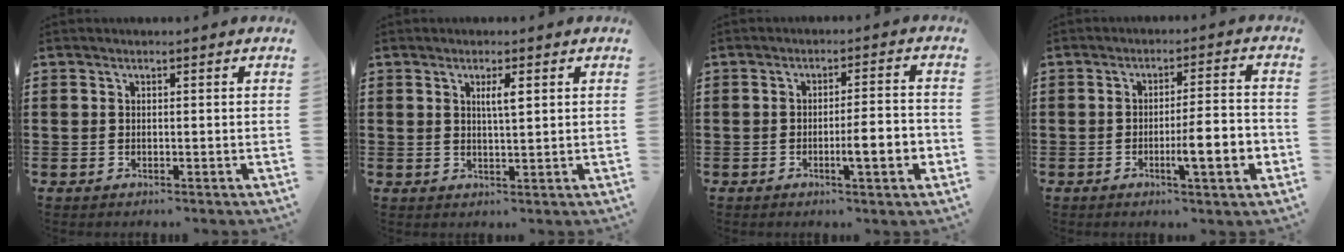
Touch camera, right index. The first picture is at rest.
{"total": 2.6, "force": [1.0, 0.4, 2.4], "torque": [-0.048, 0.004, 0.014]}
{"total": 6.0, "force": [-1.8, 0.6, 5.7], "torque": [-0.083, -0.009, -0.032]}
{"total": 7.5, "force": [-2.3, 0.9, 7.1], "torque": [-0.105, -0.007, -0.040]}